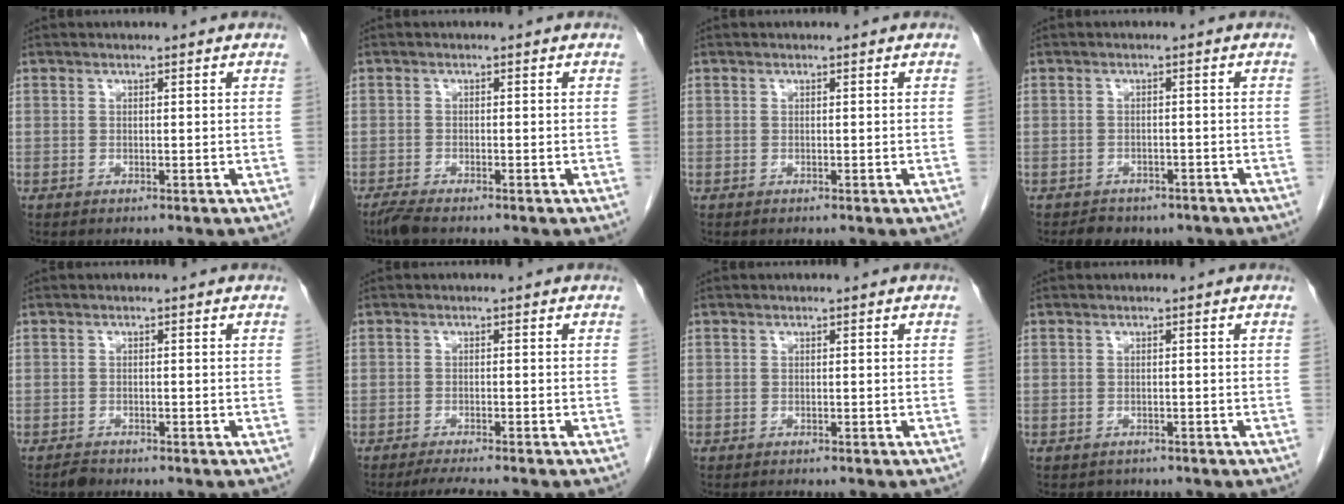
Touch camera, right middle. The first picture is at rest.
{"total": 2.2, "force": [-1.9, 0.2, 1.1], "torque": [-0.032, -0.007, -0.038]}
{"total": 0.0}
{"total": 5.2, "force": [-4.2, 2.8, 1.5], "torque": [-0.023, 0.002, -0.048]}
{"total": 1.2, "force": [-1.1, 0.3, 0.3], "torque": [-0.009, -0.002, -0.019]}
{"total": 4.6, "force": [-4.0, -0.2, 2.3], "torque": [-0.037, -0.014, -0.062]}
{"total": 0.6, "force": [-0.6, 0.1, 0.1], "torque": [-0.008, -0.003, -0.010]}
{"total": 1.4, "force": [-1.1, 0.8, 0.0], "torque": [-0.011, -0.002, -0.016]}